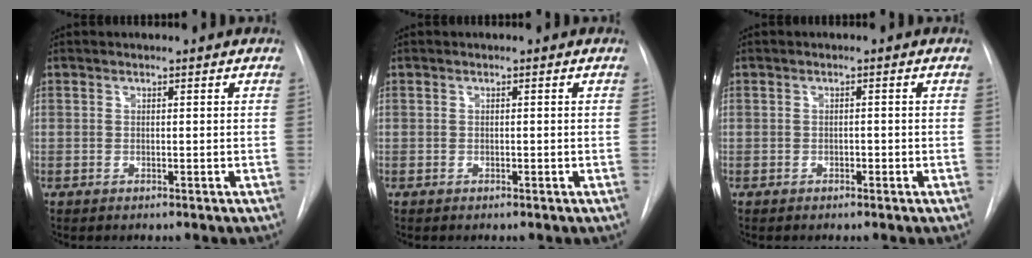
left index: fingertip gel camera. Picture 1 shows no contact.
{"total": 0.0}
{"total": 0.8, "force": [-0.5, 0.4, 0.4], "torque": [-0.005, -0.001, -0.009]}